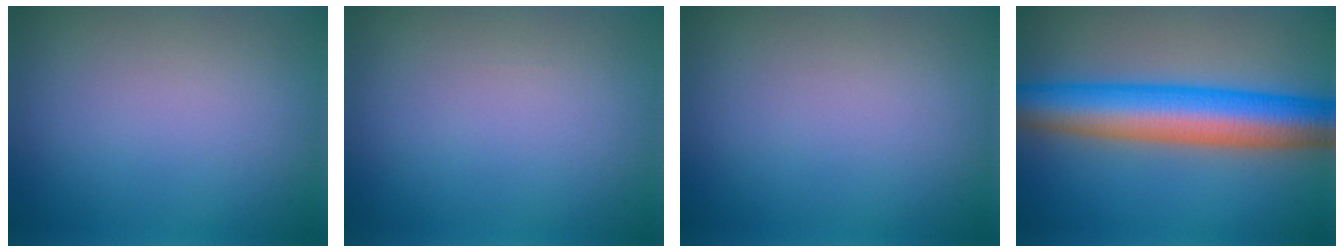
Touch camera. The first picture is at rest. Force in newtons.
{"total": 0.0}
{"total": 0.0}
{"total": 9.8, "press": 9.8, "slide": 0.1}